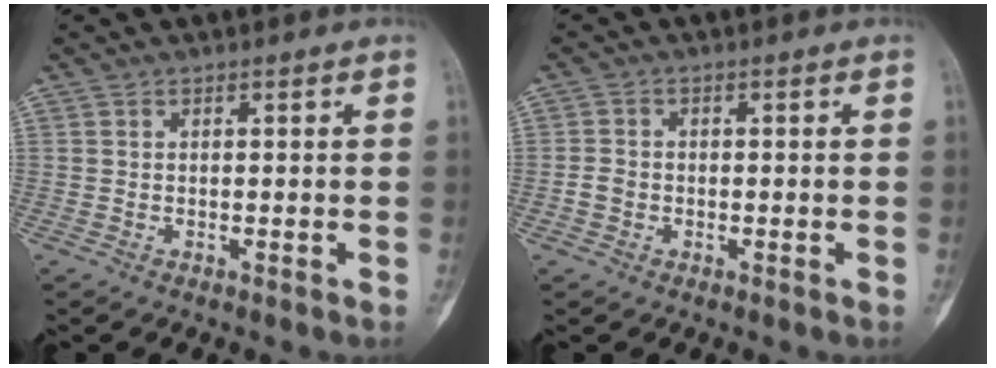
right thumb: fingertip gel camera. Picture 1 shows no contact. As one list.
[{"total": 2.3, "force": [-0.7, 1.9, 1.1], "torque": [-0.019, 0.009, -0.014]}]